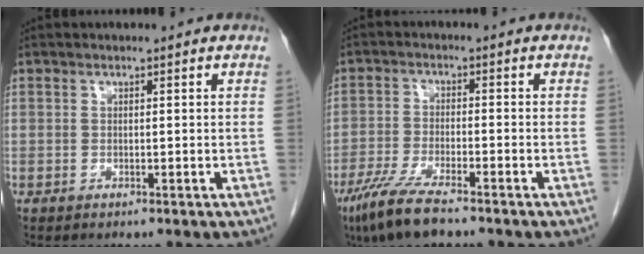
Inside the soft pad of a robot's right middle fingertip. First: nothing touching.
{"total": 7.9, "force": [-5.8, 0.9, 5.4], "torque": [-0.107, -0.020, -0.102]}